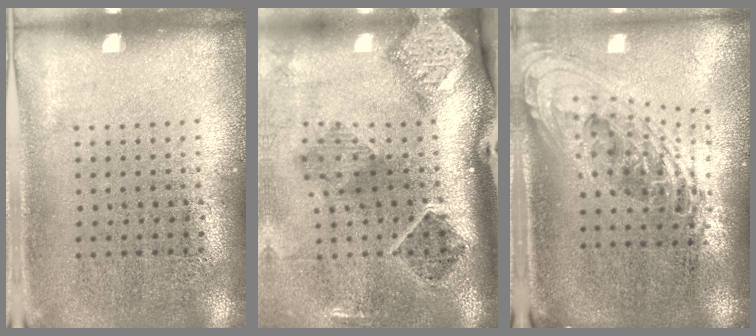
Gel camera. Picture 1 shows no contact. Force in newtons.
{"total": 2.9, "press": 1.9, "slide": 2.2}
{"total": 2.2, "press": 1.6, "slide": 1.6}